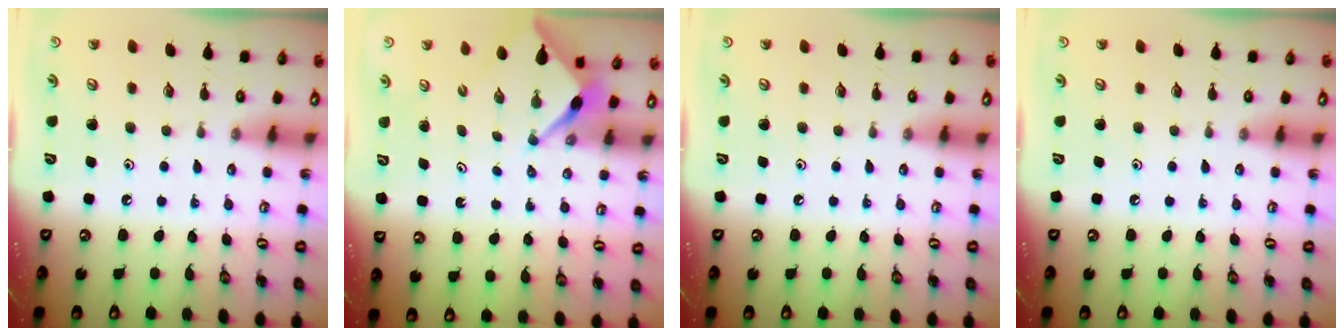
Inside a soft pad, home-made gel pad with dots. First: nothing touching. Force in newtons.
{"total": 2.7, "press": 2.7, "slide": 0.3}
{"total": 0.0}
{"total": 0.0}